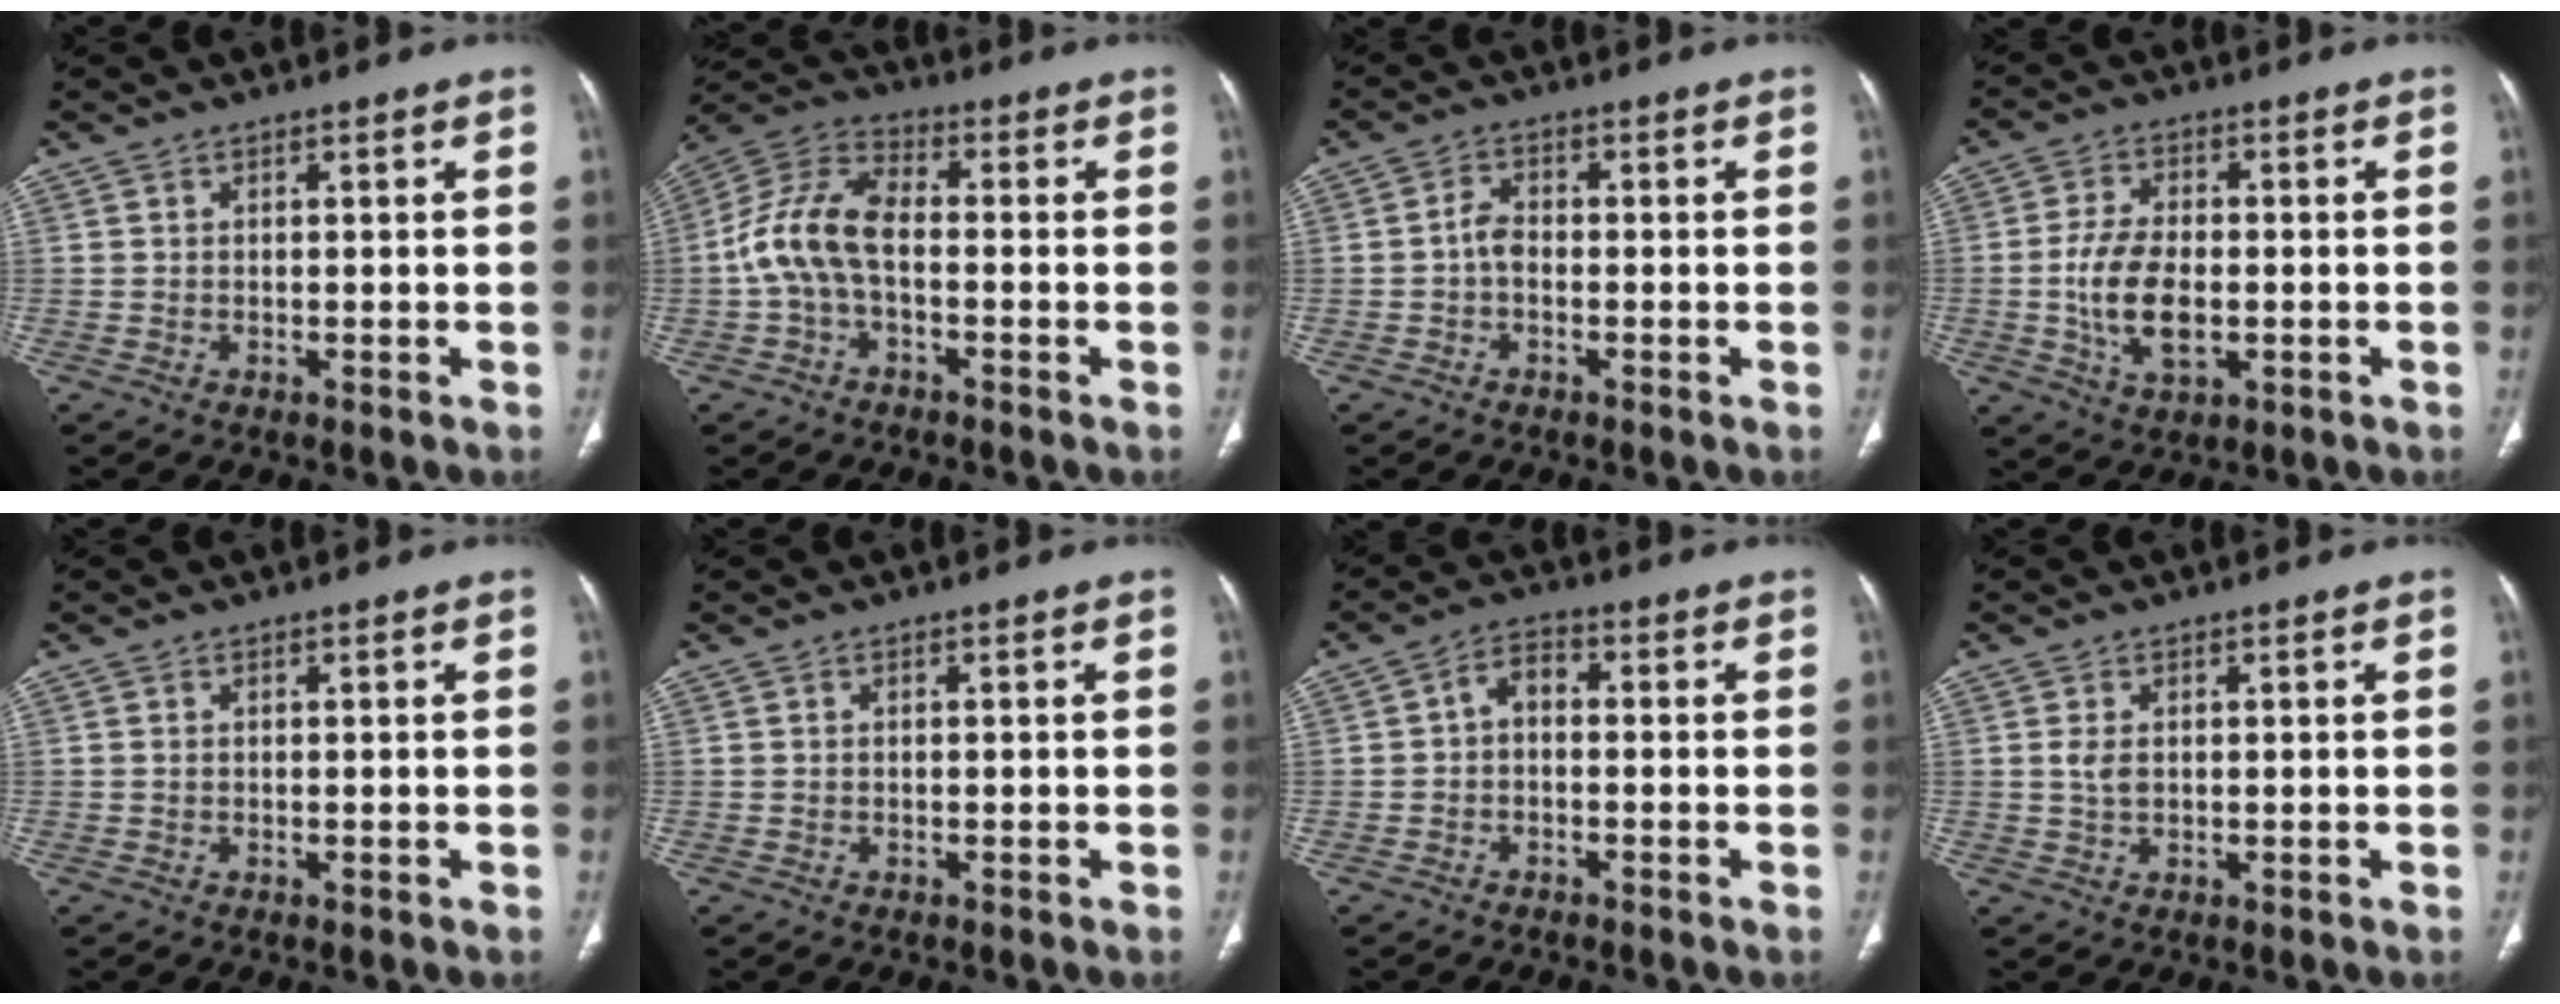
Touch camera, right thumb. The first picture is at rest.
{"total": 10.8, "force": [-1.5, 6.0, 8.8], "torque": [-0.179, 0.035, -0.039]}
{"total": 2.9, "force": [-0.7, 1.9, 2.1], "torque": [-0.031, 0.010, -0.020]}
{"total": 10.1, "force": [-1.6, 5.7, 8.2], "torque": [-0.149, 0.004, -0.026]}
{"total": 0.0}
{"total": 0.0}
{"total": 3.8, "force": [-0.4, 2.5, 2.9], "torque": [-0.038, 0.018, -0.019]}
{"total": 2.4, "force": [0.5, 1.4, 1.9], "torque": [-0.038, -0.004, 0.011]}